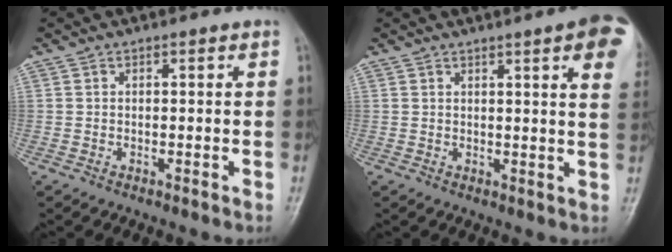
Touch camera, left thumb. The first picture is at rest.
{"total": 11.4, "force": [5.5, 1.9, 9.9], "torque": [-0.101, -0.012, 0.054]}